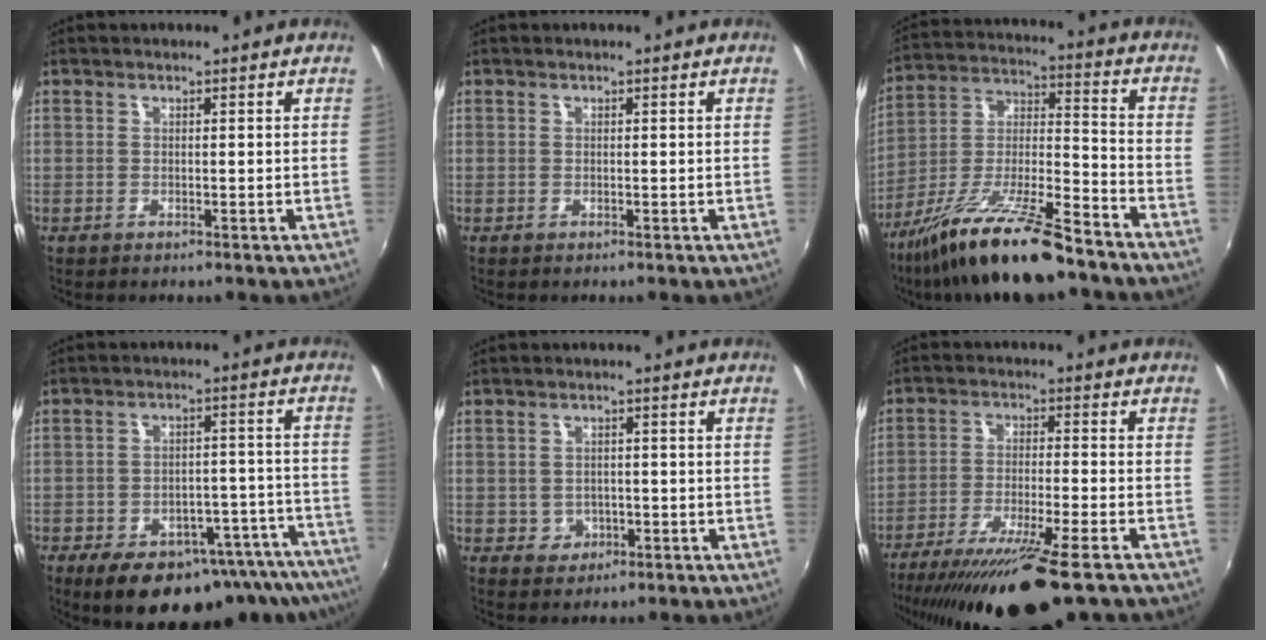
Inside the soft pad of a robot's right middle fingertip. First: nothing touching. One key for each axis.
{"total": 0.0}
{"total": 19.2, "fx": -14.1, "fy": 3.7, "fz": 12.5, "tx": -0.235, "ty": -0.010, "tz": -0.248}
{"total": 20.0, "fx": -15.4, "fy": 7.4, "fz": 10.5, "tx": -0.149, "ty": -0.004, "tz": -0.185}
{"total": 3.5, "fx": -0.9, "fy": 3.2, "fz": 0.9, "tx": -0.023, "ty": 0.003, "tz": -0.008}
{"total": 18.4, "fx": -14.1, "fy": 2.3, "fz": 11.6, "tx": -0.221, "ty": -0.051, "tz": -0.231}